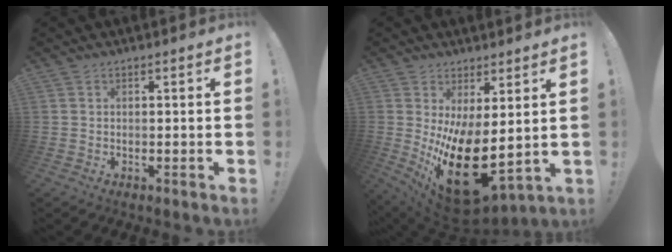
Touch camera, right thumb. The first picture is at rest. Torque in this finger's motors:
{"motor_torque": [0.39, 1.74, 2.76, -0.01, 0.89]}